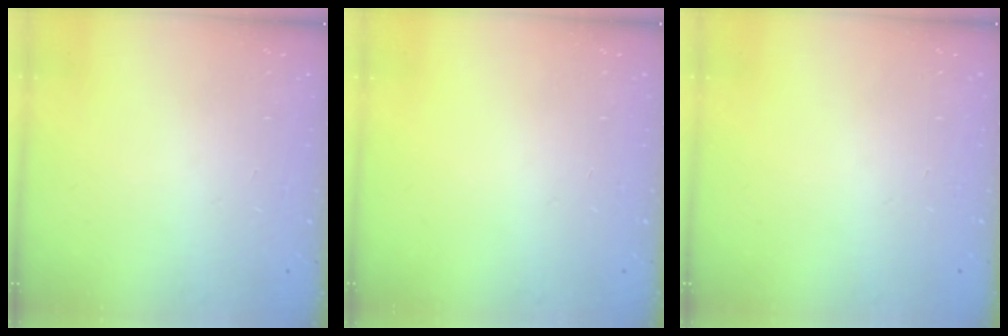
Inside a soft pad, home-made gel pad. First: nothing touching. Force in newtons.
{"total": 0.0}
{"total": 0.6, "press": 0.0, "slide": 0.6}